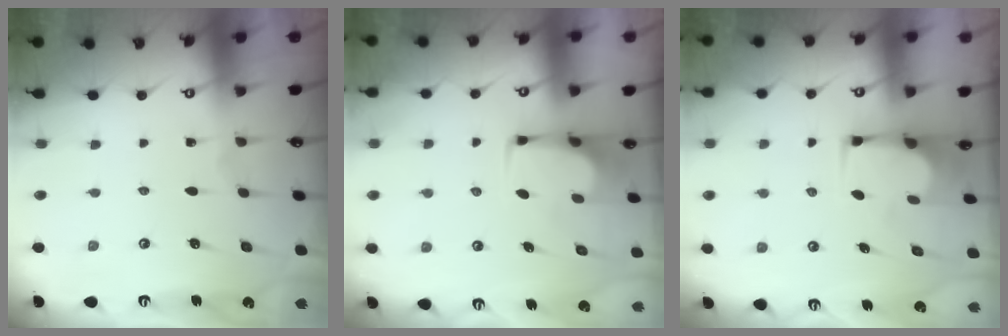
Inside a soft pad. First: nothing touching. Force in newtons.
{"total": 4.1, "press": 4.1, "slide": 0.5}
{"total": 1.7, "press": 1.7, "slide": 0.3}